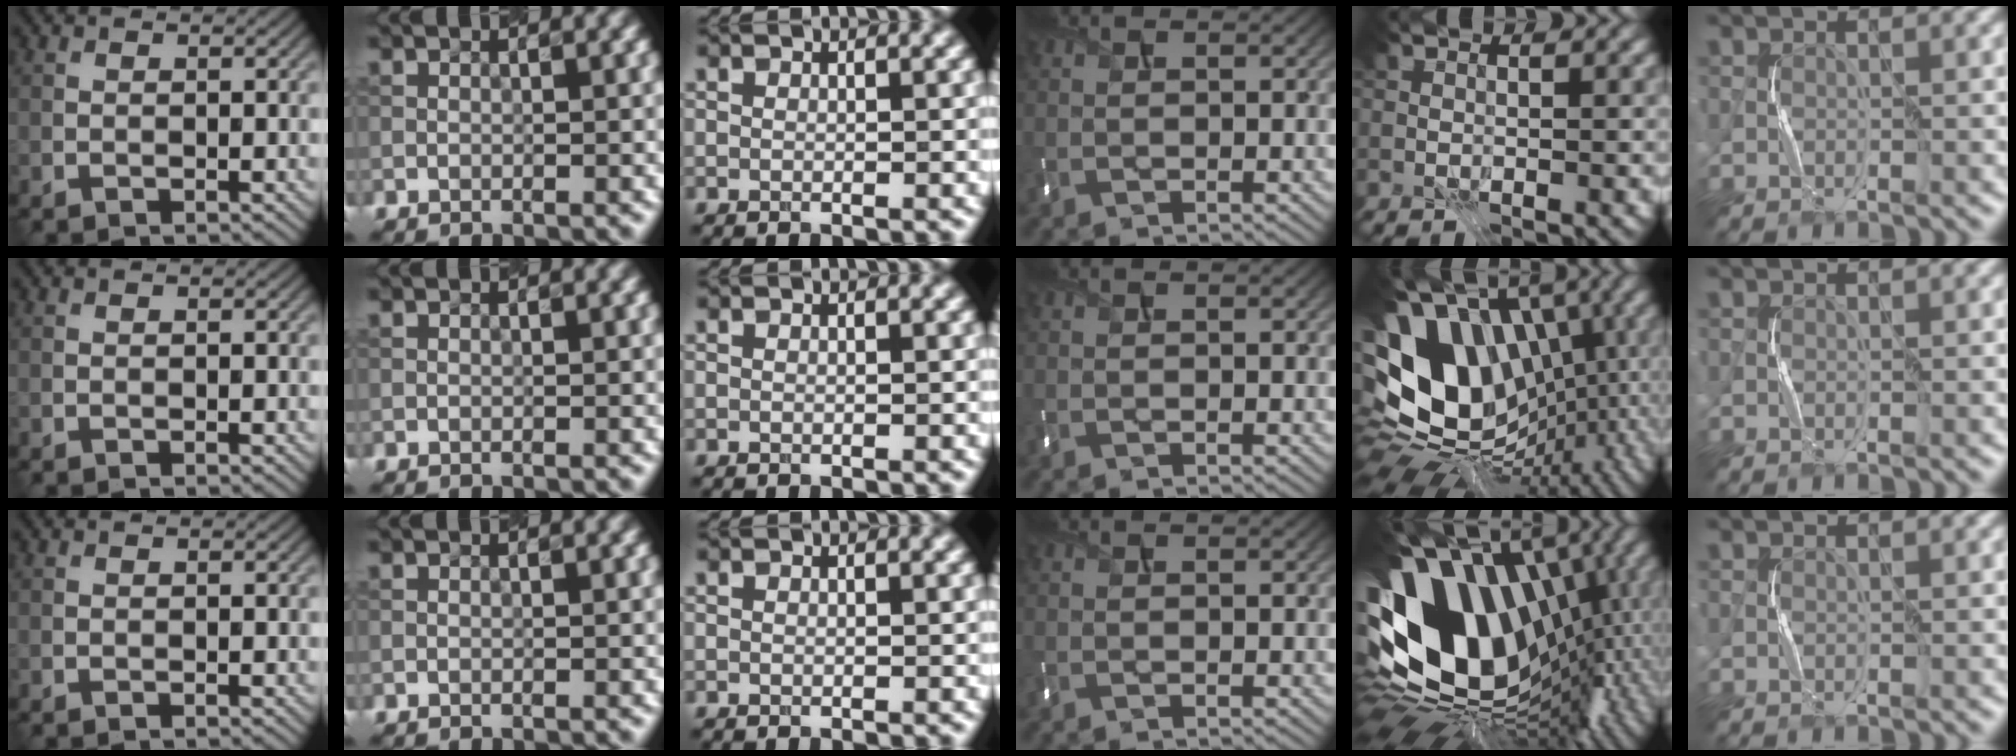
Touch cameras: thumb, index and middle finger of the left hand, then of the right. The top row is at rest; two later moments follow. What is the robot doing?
{"motion": "press", "object": "mouse"}